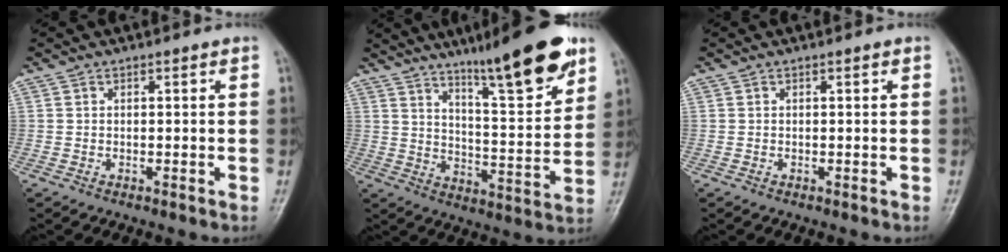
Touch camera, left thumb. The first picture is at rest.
{"total": 17.1, "force": [11.4, 3.0, 12.5], "torque": [-0.163, -0.063, 0.181]}
{"total": 0.0}